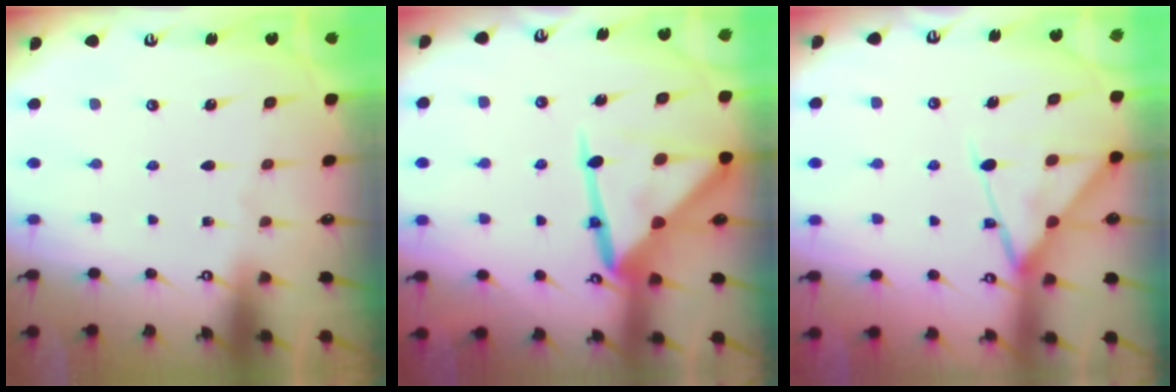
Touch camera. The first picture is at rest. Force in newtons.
{"total": 15.3, "press": 15.2, "slide": 1.4}
{"total": 13.5, "press": 13.5, "slide": 1.2}